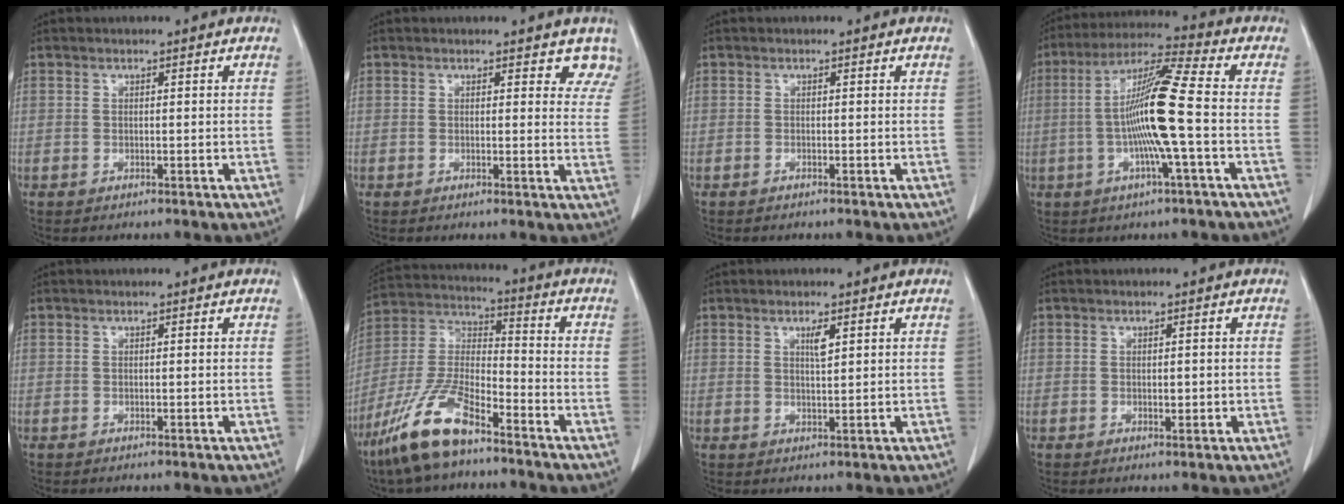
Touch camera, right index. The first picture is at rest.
{"total": 4.8, "force": [4.2, 2.0, 1.1], "torque": [0.015, -0.013, 0.025]}
{"total": 0.0}
{"total": 12.8, "force": [-1.4, -0.7, 12.7], "torque": [-0.238, 0.005, -0.037]}
{"total": 0.0}
{"total": 13.4, "force": [-9.4, 3.5, 8.9], "torque": [-0.197, -0.007, -0.183]}
{"total": 2.1, "force": [1.0, 0.2, 1.8], "torque": [-0.034, -0.003, 0.019]}
{"total": 1.2, "force": [0.0, 0.6, 1.0], "torque": [-0.013, -0.001, 0.003]}